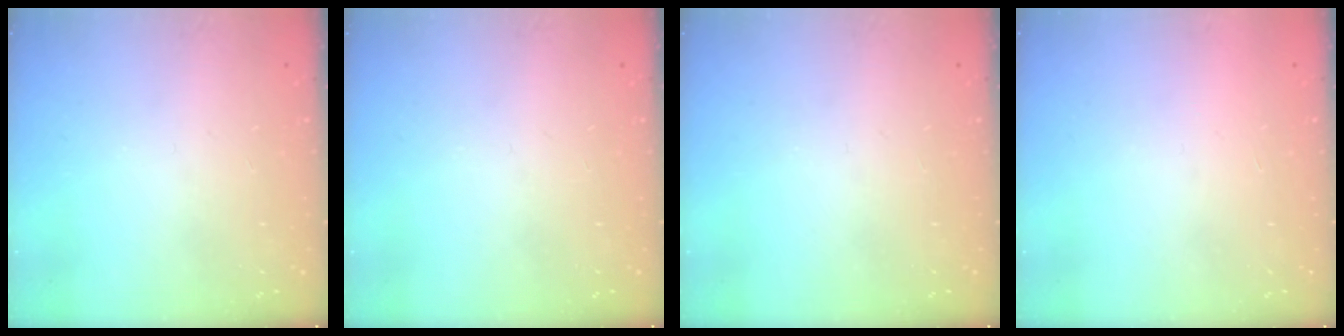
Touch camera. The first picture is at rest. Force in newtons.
{"total": 0.0}
{"total": 0.0}
{"total": 1.5, "press": 1.5, "slide": 0.1}